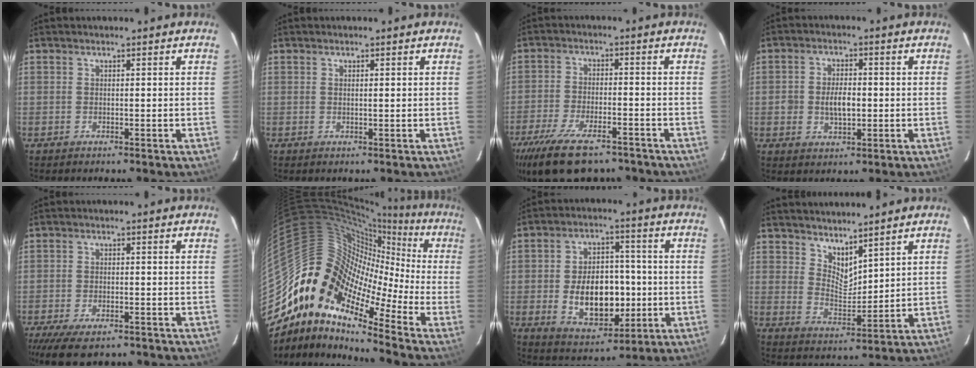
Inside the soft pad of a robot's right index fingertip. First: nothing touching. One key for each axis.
{"total": 0.7, "fx": 0.3, "fy": -0.1, "fz": 0.6, "tx": -0.012, "ty": 0.001, "tz": 0.006}
{"total": 16.0, "fx": -11.9, "fy": 5.8, "fz": 9.1, "tx": -0.199, "ty": -0.039, "tz": -0.197}
{"total": 5.5, "fx": -0.5, "fy": 3.3, "fz": 4.4, "tx": -0.081, "ty": 0.003, "tz": -0.007}
{"total": 9.8, "fx": -7.6, "fy": 3.4, "fz": 5.2, "tx": -0.126, "ty": -0.030, "tz": -0.128}
{"total": 11.1, "fx": -4.4, "fy": 7.1, "fz": 7.4, "tx": -0.090, "ty": 0.016, "tz": -0.113}
{"total": 13.9, "fx": -2.2, "fy": 8.7, "fz": 10.6, "tx": -0.200, "ty": 0.011, "tz": -0.013}
{"total": 6.0, "fx": 5.1, "fy": 2.2, "fz": 2.3, "tx": -0.031, "ty": -0.006, "tz": 0.095}